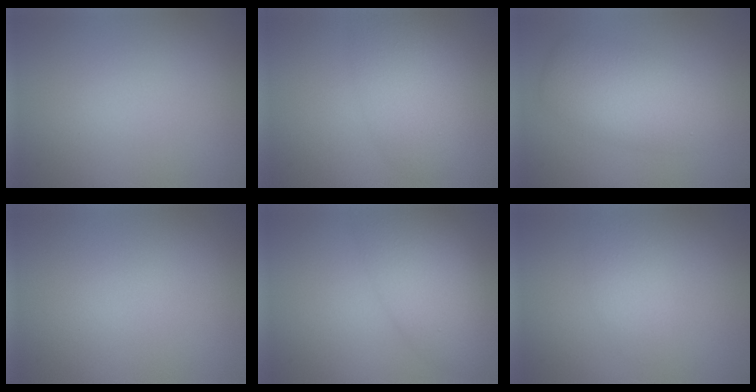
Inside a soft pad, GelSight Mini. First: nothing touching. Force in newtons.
{"total": 4.5, "press": 4.5, "slide": 0.2}
{"total": 5.7, "press": 5.7, "slide": 0.1}
{"total": 0.0}
{"total": 7.2, "press": 7.2, "slide": 0.3}
{"total": 2.1, "press": 2.0, "slide": 0.0}